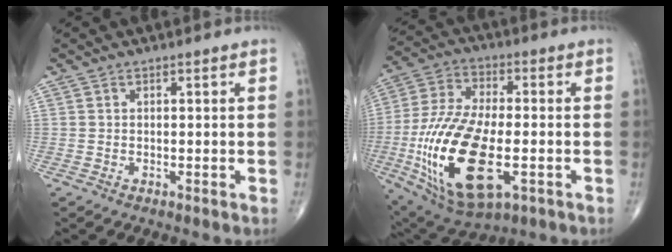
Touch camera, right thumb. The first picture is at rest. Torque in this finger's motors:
{"motor_torque": [1.96, 1.91, 2.74, -0.03, 0.54]}